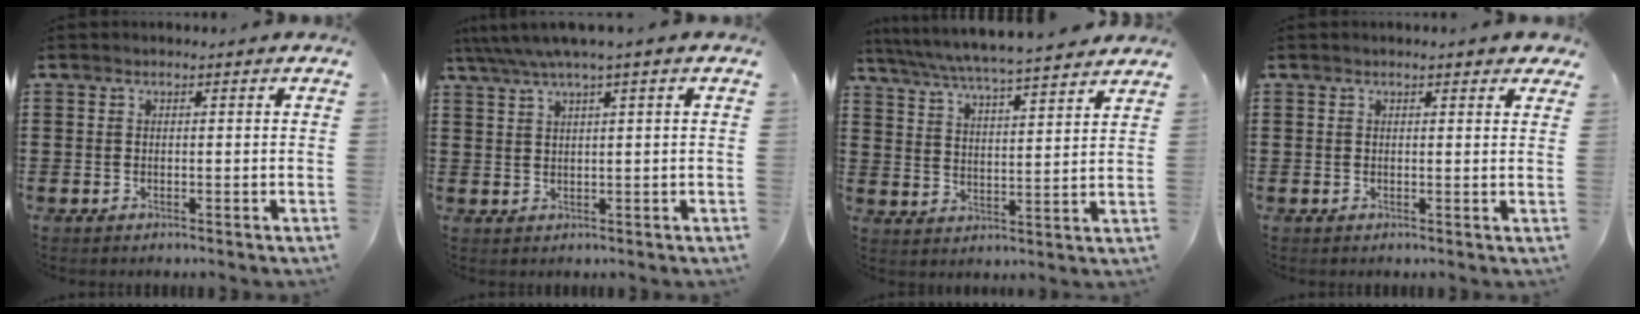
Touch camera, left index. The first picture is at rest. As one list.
[{"total": 3.0, "force": [1.5, -0.3, 2.5], "torque": [-0.051, 0.000, 0.026]}, {"total": 5.1, "force": [4.8, -0.5, 1.7], "torque": [-0.055, -0.036, 0.079]}, {"total": 1.5, "force": [1.2, 0.3, 0.9], "torque": [-0.021, 0.004, 0.022]}]